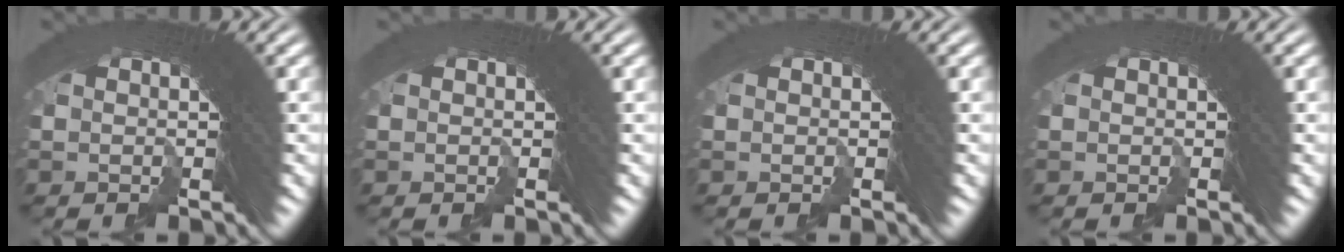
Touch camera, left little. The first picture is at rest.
{"total": 0.0}
{"total": 0.0}
{"total": 0.0}